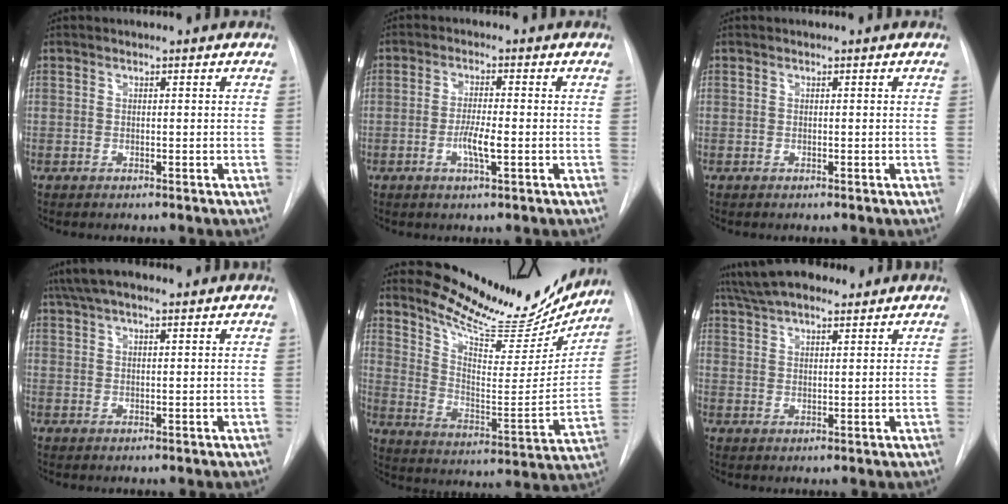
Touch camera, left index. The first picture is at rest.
{"total": 3.9, "force": [-1.4, 0.4, 3.7], "torque": [-0.072, -0.009, -0.027]}
{"total": 0.0}
{"total": 8.5, "force": [6.9, 1.6, 4.8], "torque": [-0.083, 0.039, 0.109]}
{"total": 19.3, "force": [17.9, 4.2, 5.9], "torque": [-0.091, -0.065, 0.253]}
{"total": 11.4, "force": [9.7, 2.8, 5.3], "torque": [-0.093, 0.034, 0.157]}